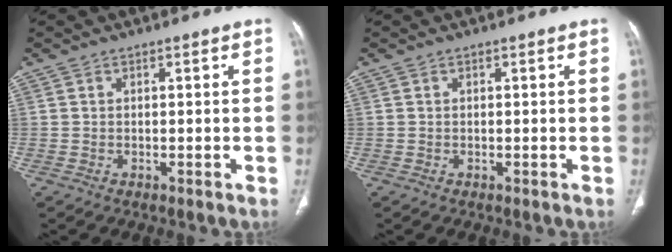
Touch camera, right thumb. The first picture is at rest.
{"total": 0.0}